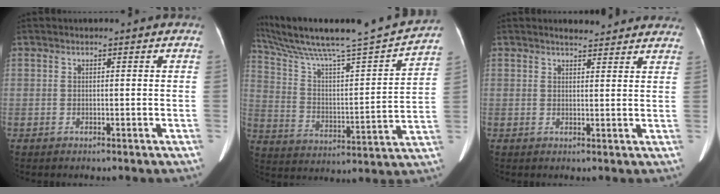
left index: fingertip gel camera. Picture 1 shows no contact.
{"total": 21.3, "force": [19.2, 0.5, 9.2], "torque": [-0.164, -0.024, 0.292]}
{"total": 7.3, "force": [6.8, 1.5, 2.2], "torque": [-0.019, 0.008, 0.069]}